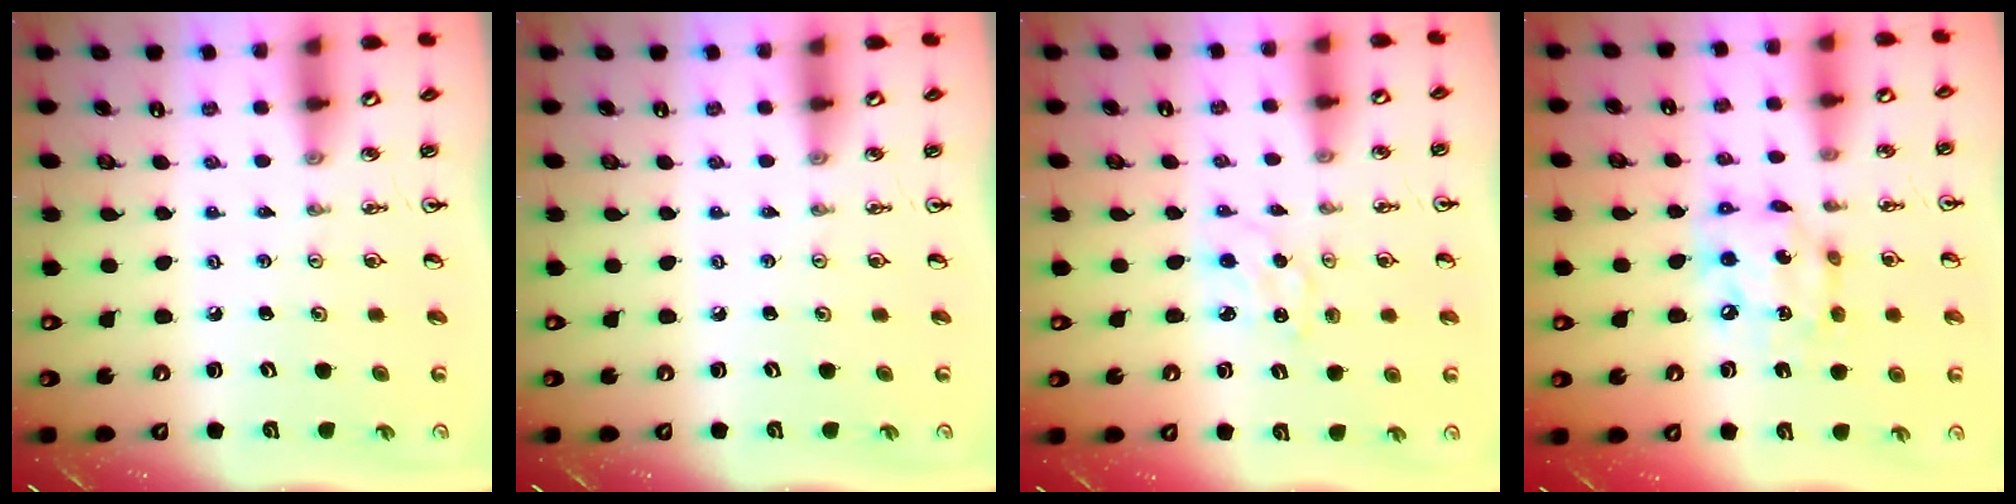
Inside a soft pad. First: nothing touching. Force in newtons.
{"total": 0.0}
{"total": 1.5, "press": 1.4, "slide": 0.4}
{"total": 12.7, "press": 12.6, "slide": 1.6}